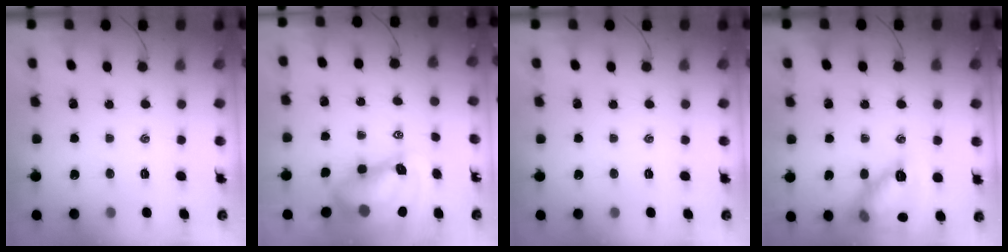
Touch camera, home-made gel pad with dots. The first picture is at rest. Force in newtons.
{"total": 13.0, "press": 12.5, "slide": 3.6}
{"total": 0.0}
{"total": 13.3, "press": 13.3, "slide": 0.5}